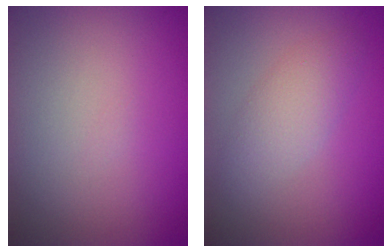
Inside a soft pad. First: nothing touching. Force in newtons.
{"total": 2.5, "press": 2.5, "slide": 0.2}